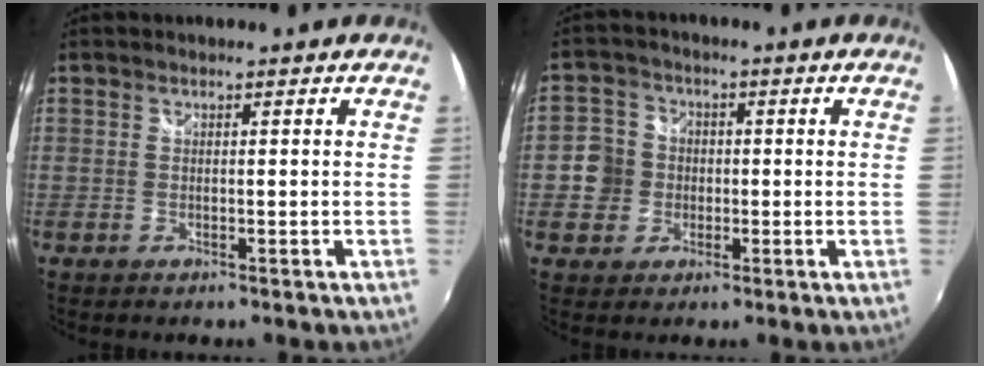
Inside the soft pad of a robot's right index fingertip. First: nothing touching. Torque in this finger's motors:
{"motor_torque": [0.40, -0.22, 0.21, 0.03]}